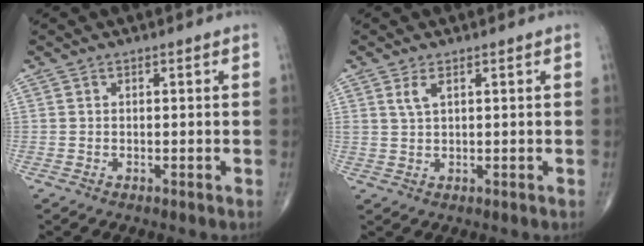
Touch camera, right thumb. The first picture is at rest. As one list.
[{"total": 2.3, "force": [1.2, 0.9, 1.8], "torque": [-0.041, 0.000, 0.031]}]